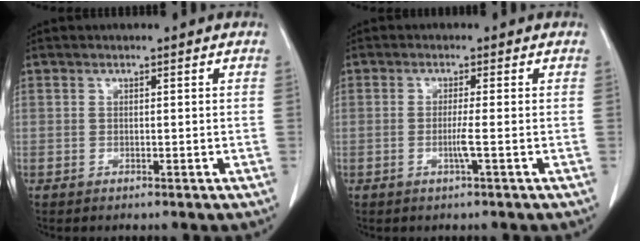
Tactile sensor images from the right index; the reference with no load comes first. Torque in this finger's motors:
{"motor_torque": [0.03, 0.09, 0.02, 0.01]}